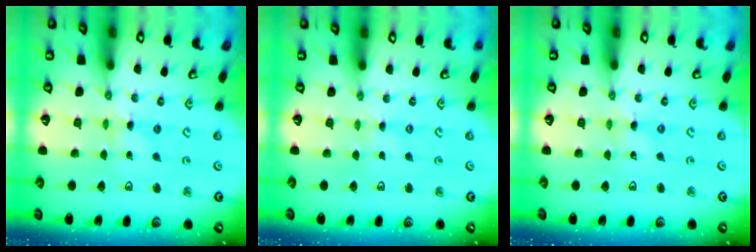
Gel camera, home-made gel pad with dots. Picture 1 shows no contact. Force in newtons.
{"total": 1.2, "press": 1.2, "slide": 0.2}
{"total": 0.0}